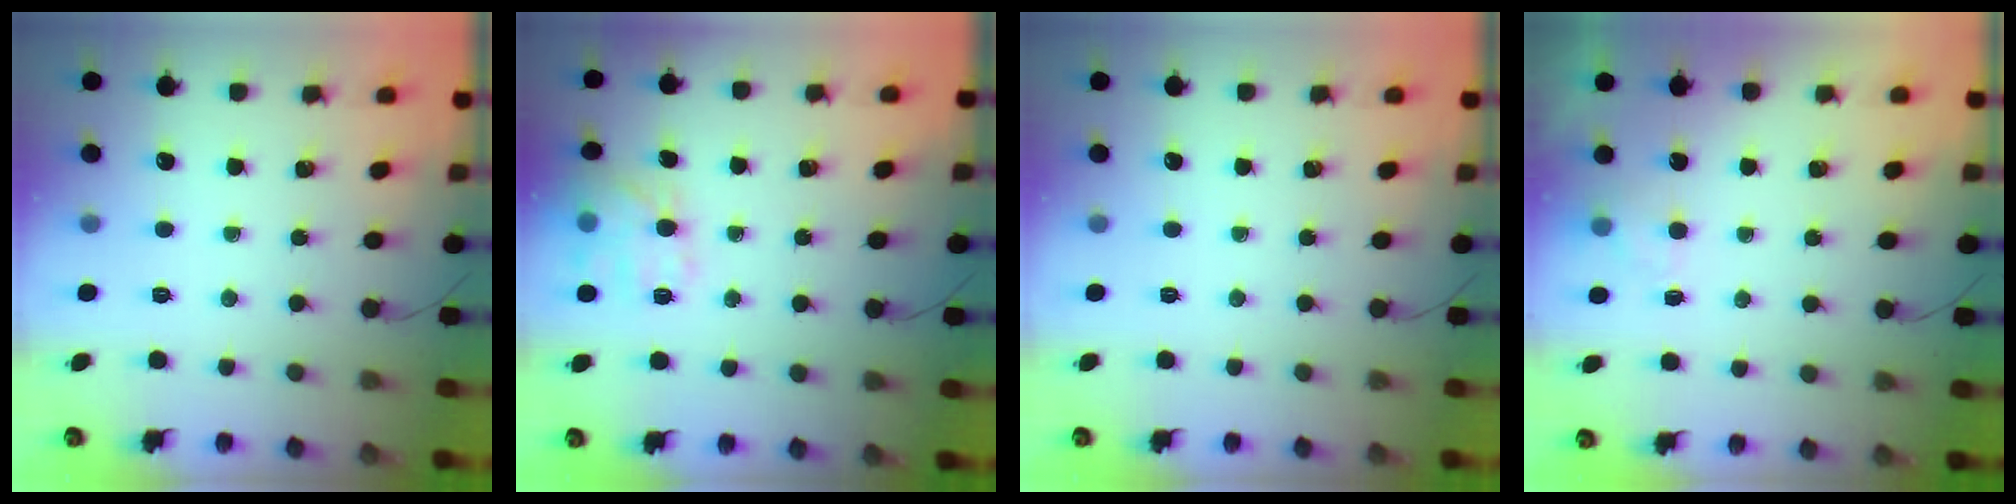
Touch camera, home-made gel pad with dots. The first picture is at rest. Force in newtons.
{"total": 13.0, "press": 13.0, "slide": 0.1}
{"total": 0.0}
{"total": 2.0, "press": 1.5, "slide": 1.3}